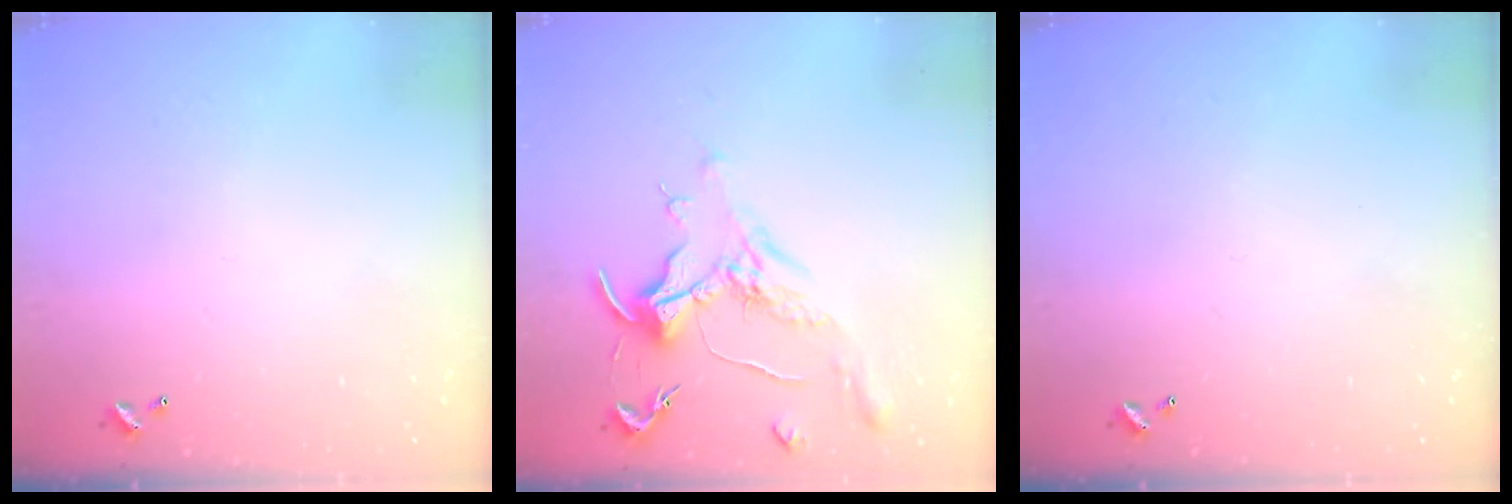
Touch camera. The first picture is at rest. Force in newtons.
{"total": 1.8, "press": 1.5, "slide": 0.9}
{"total": 0.0}